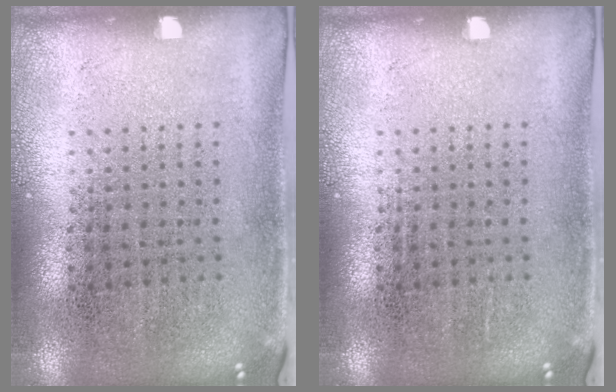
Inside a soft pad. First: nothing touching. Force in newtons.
{"total": 0.0}